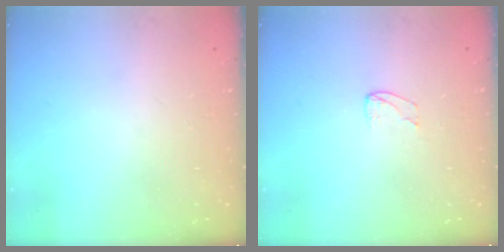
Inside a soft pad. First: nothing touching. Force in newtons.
{"total": 3.4, "press": 3.4, "slide": 0.3}